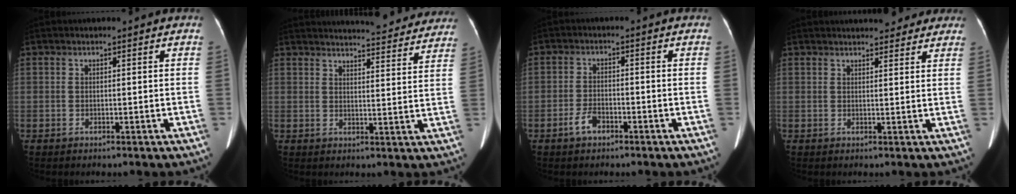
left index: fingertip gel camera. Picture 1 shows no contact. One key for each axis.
{"total": 21.2, "fx": 20.0, "fy": 3.4, "fz": 6.1, "tx": -0.077, "ty": -0.026, "tz": 0.232}
{"total": 3.1, "fx": -2.0, "fy": 1.5, "fz": 1.8, "tx": -0.041, "ty": 0.002, "tz": -0.036}
{"total": 9.5, "fx": 8.4, "fy": 2.7, "fz": 3.5, "tx": -0.030, "ty": 0.015, "tz": 0.091}